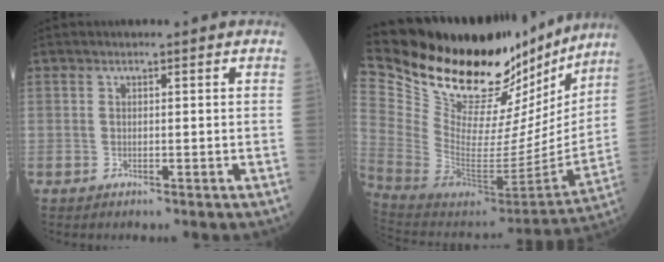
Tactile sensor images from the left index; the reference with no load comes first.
{"total": 30.2, "force": [25.1, 9.3, 13.8], "torque": [-0.235, -0.027, 0.388]}